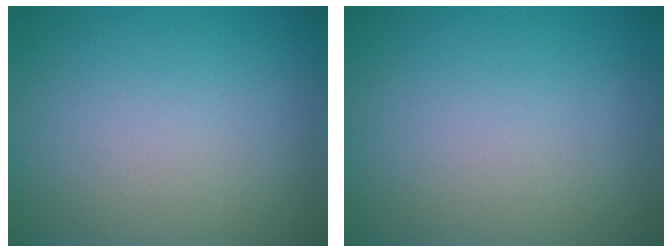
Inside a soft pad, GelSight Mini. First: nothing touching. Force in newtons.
{"total": 0.0}